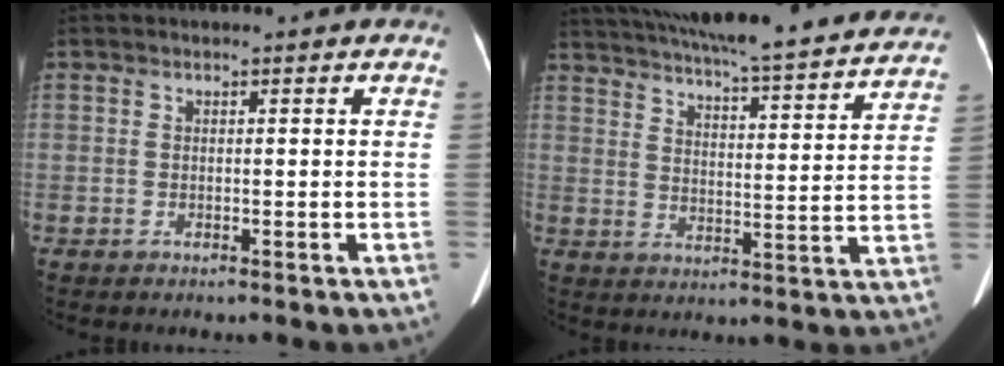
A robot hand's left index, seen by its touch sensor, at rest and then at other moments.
{"total": 28.4, "force": [25.5, 3.1, 12.1], "torque": [-0.203, -0.023, 0.328]}